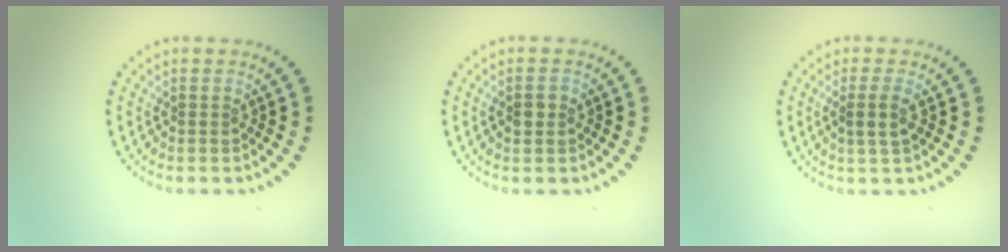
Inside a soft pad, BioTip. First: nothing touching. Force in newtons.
{"total": 1.7, "press": 1.7, "slide": 0.0}
{"total": 1.8, "press": 1.4, "slide": 1.1}